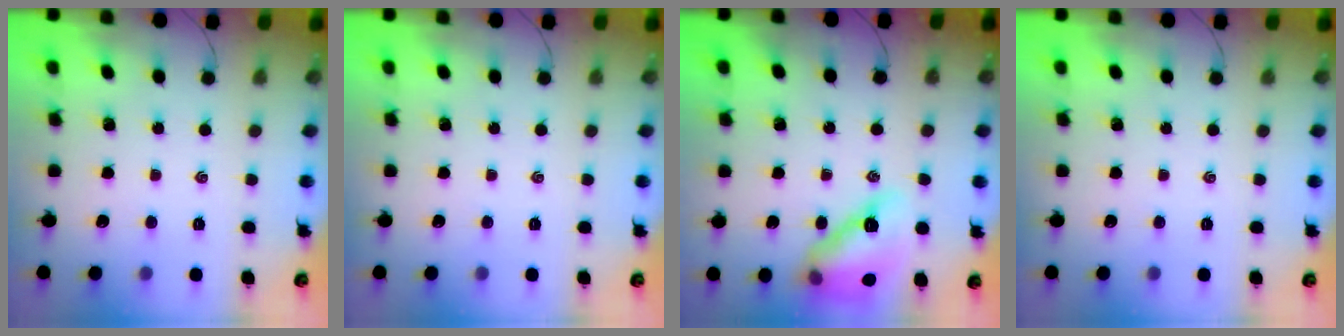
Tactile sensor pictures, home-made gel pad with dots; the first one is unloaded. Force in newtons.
{"total": 0.0}
{"total": 15.3, "press": 14.7, "slide": 4.2}
{"total": 0.0}